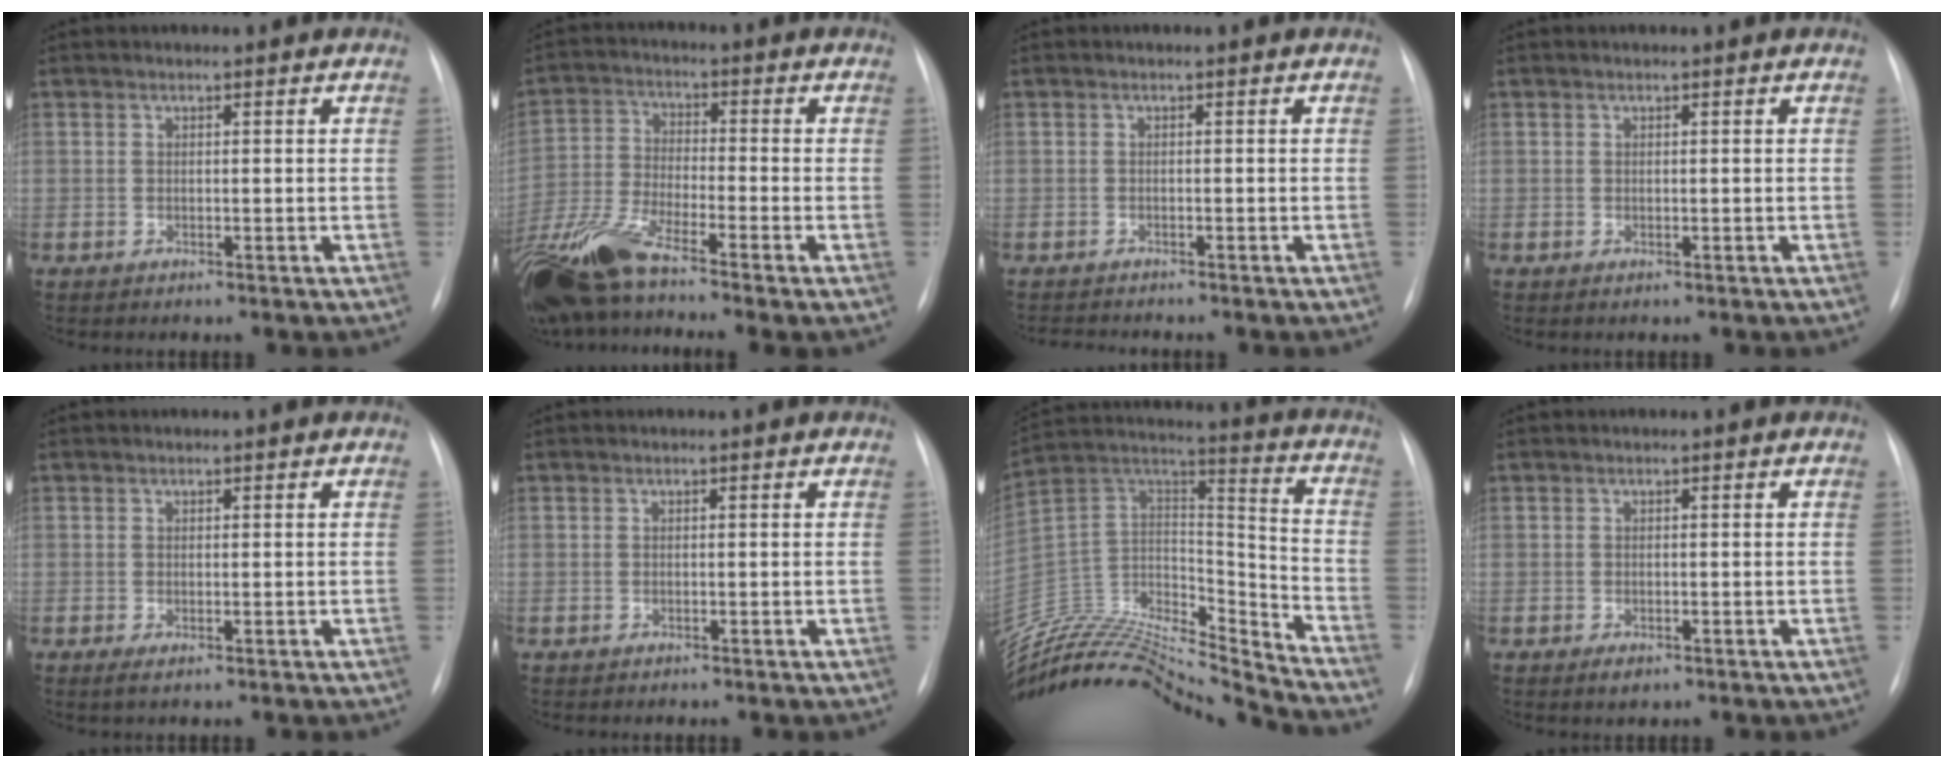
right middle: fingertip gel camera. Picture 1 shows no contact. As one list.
[{"total": 13.1, "force": [-9.7, 0.9, 8.8], "torque": [-0.189, -0.024, -0.187]}, {"total": 2.2, "force": [-2.2, 0.0, 0.4], "torque": [-0.005, -0.009, -0.033]}, {"total": 0.0}, {"total": 0.7, "force": [-0.1, 0.2, 0.7], "torque": [-0.011, -0.005, 0.002]}, {"total": 0.0}, {"total": 26.1, "force": [-25.0, 2.5, 7.0], "torque": [-0.161, 0.018, -0.419]}, {"total": 1.4, "force": [-0.8, 0.7, 0.9], "torque": [-0.013, 0.000, -0.005]}]